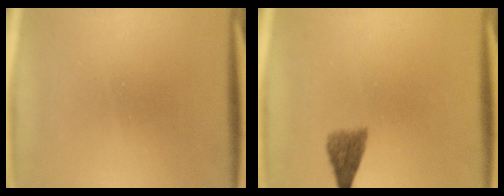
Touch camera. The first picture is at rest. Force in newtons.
{"total": 2.9}